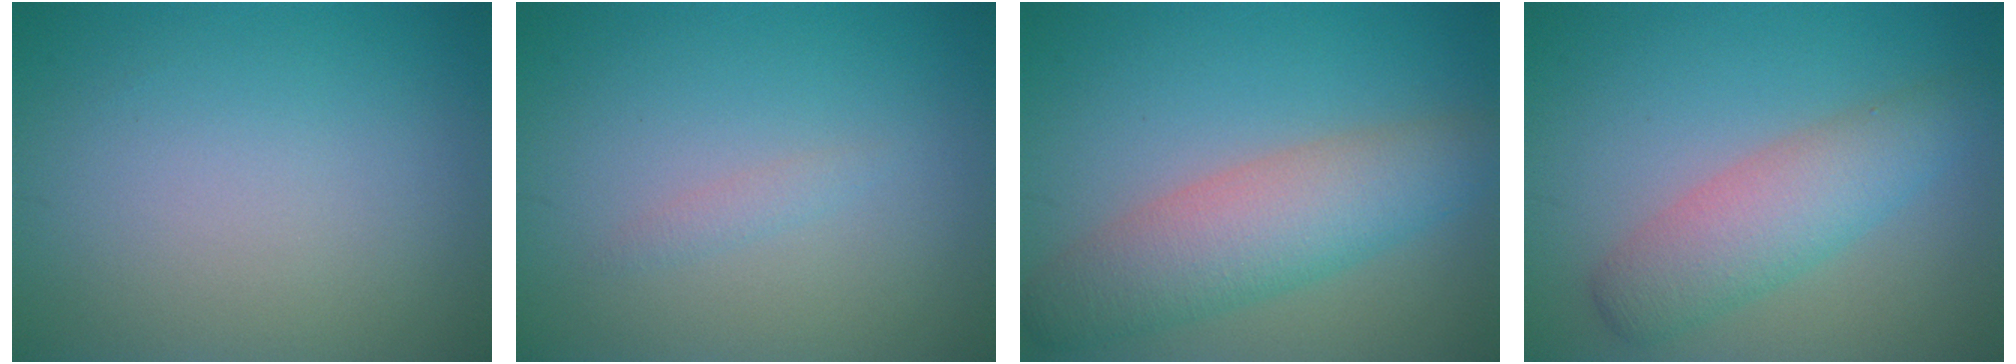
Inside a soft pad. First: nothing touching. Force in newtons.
{"total": 0.8, "press": 0.8, "slide": 0.0}
{"total": 6.2, "press": 6.2, "slide": 0.3}
{"total": 4.7, "press": 4.7, "slide": 0.2}